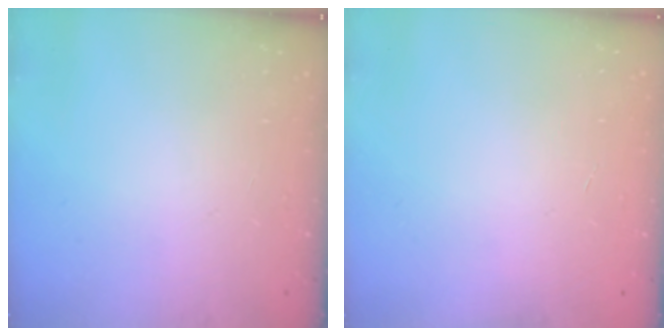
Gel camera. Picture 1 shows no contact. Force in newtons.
{"total": 0.0}